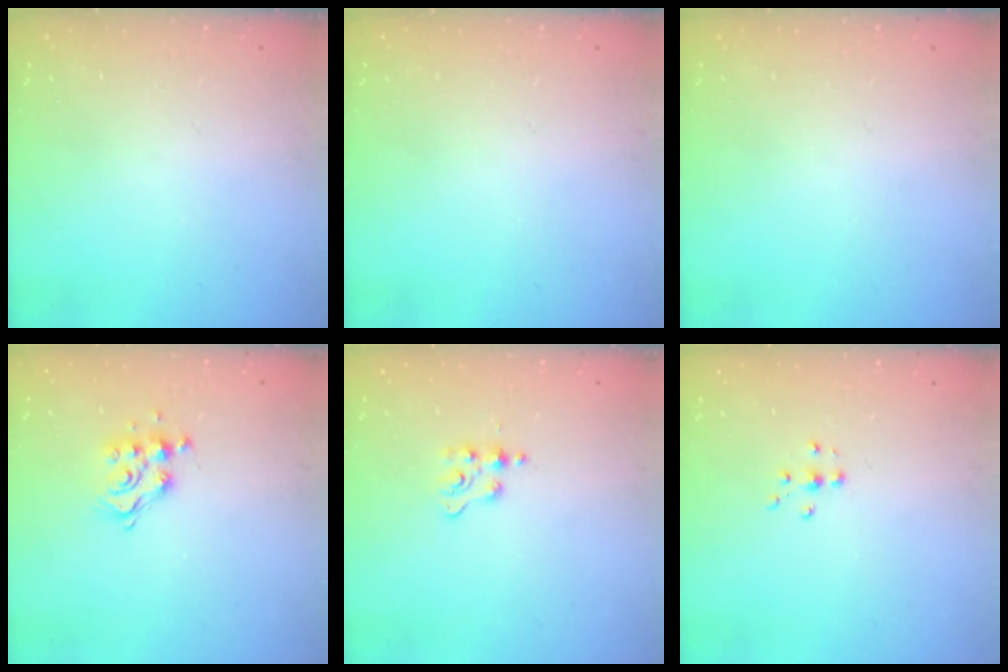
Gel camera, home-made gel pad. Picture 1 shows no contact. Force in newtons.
{"total": 0.0}
{"total": 0.0}
{"total": 9.6, "press": 9.6, "slide": 0.8}
{"total": 2.3, "press": 2.3, "slide": 0.4}
{"total": 4.9, "press": 4.9, "slide": 0.7}